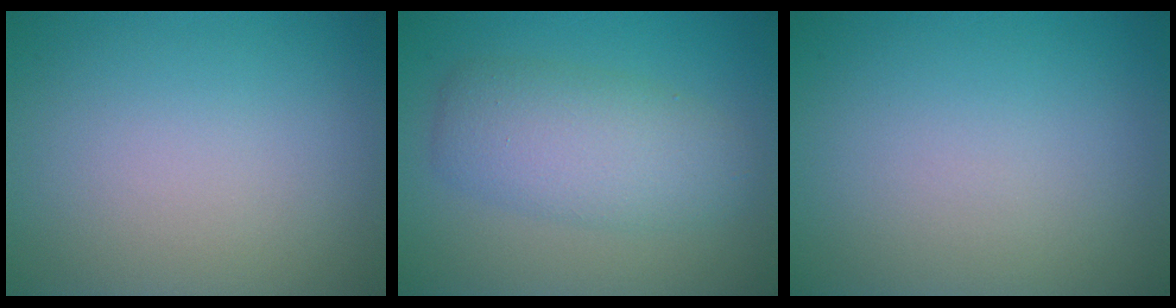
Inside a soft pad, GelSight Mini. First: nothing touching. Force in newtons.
{"total": 5.1, "press": 5.1, "slide": 0.3}
{"total": 0.0}